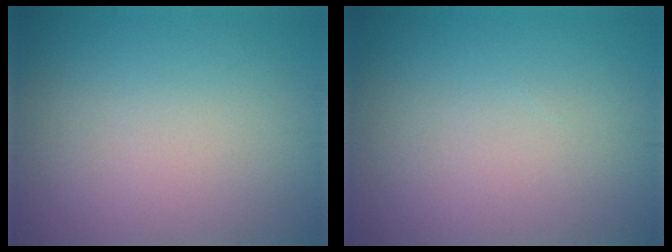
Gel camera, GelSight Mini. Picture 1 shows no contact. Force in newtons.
{"total": 0.0}